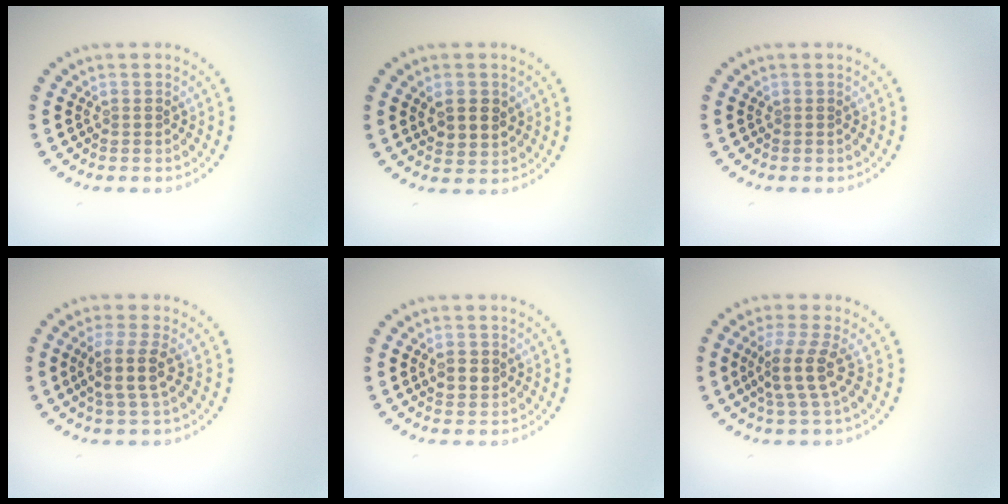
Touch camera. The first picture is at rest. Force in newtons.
{"total": 2.8, "press": 2.7, "slide": 0.7}
{"total": 0.0}
{"total": 2.7, "press": 2.2, "slide": 1.6}
{"total": 1.6, "press": 1.6, "slide": 0.3}
{"total": 3.2, "press": 2.3, "slide": 2.2}